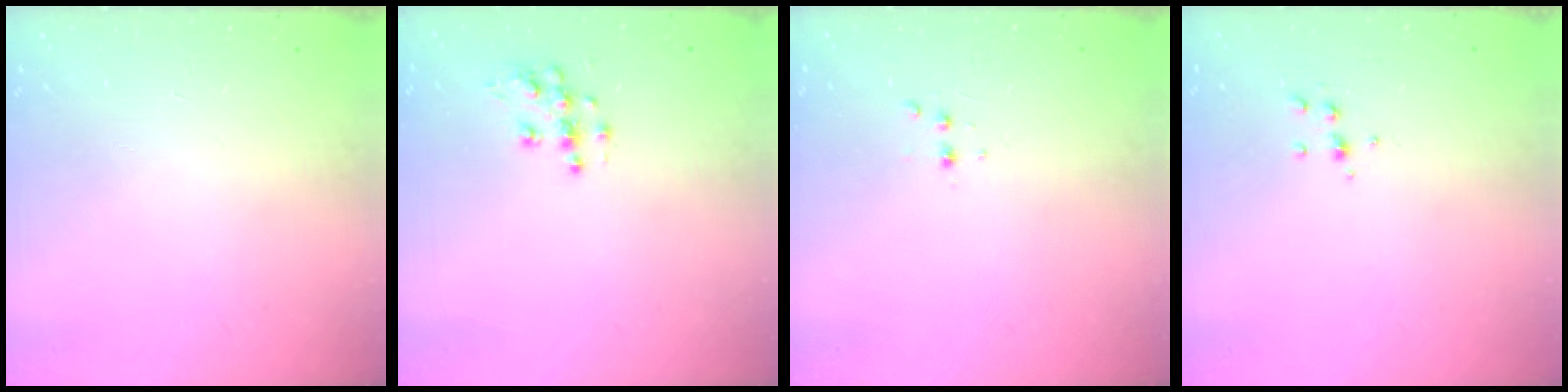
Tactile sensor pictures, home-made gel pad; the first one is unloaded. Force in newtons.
{"total": 7.3, "press": 7.3, "slide": 0.2}
{"total": 2.9, "press": 2.7, "slide": 1.0}
{"total": 5.3, "press": 5.3, "slide": 0.5}